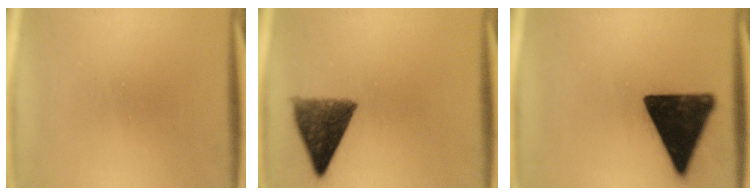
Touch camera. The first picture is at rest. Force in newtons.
{"total": 8.8}
{"total": 14.4}